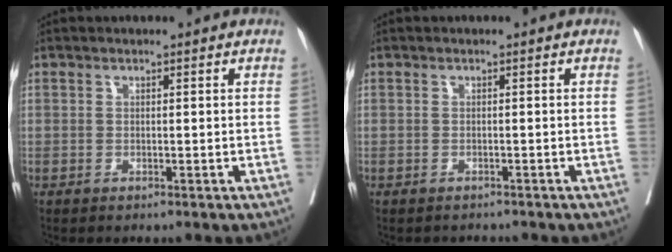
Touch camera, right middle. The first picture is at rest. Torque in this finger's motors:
{"motor_torque": [-0.20, -0.05, 0.00, 0.00]}